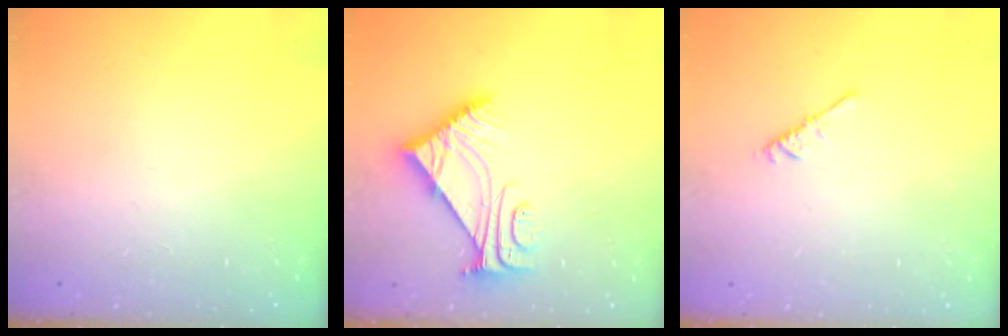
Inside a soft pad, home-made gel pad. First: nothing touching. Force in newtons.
{"total": 7.5, "press": 7.4, "slide": 0.8}
{"total": 3.1, "press": 3.0, "slide": 0.7}